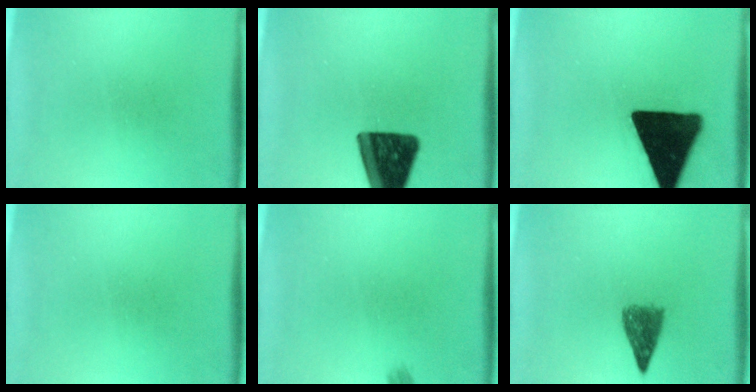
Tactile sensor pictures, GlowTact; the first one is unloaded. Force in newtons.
{"total": 14.9}
{"total": 19.8}
{"total": 0.0}
{"total": 1.0}
{"total": 4.0}